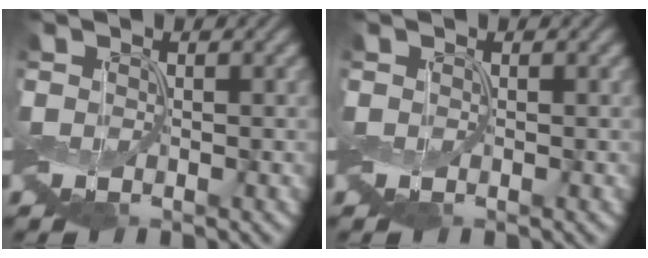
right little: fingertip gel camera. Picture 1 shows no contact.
{"total": 0.0}